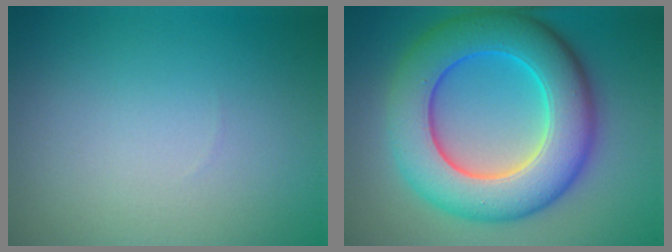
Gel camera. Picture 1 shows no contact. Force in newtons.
{"total": 11.1, "press": 11.1, "slide": 0.3}